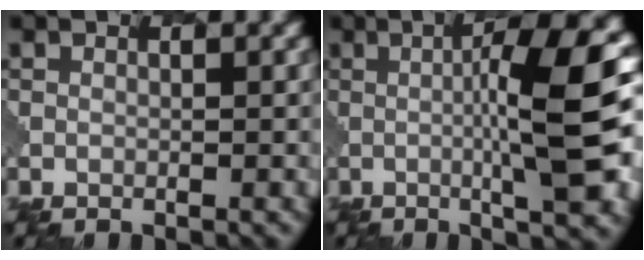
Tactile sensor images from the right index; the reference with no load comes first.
{"total": 11.8, "force": [0.3, 2.6, 11.5], "torque": [-0.149, 0.004, 0.006]}